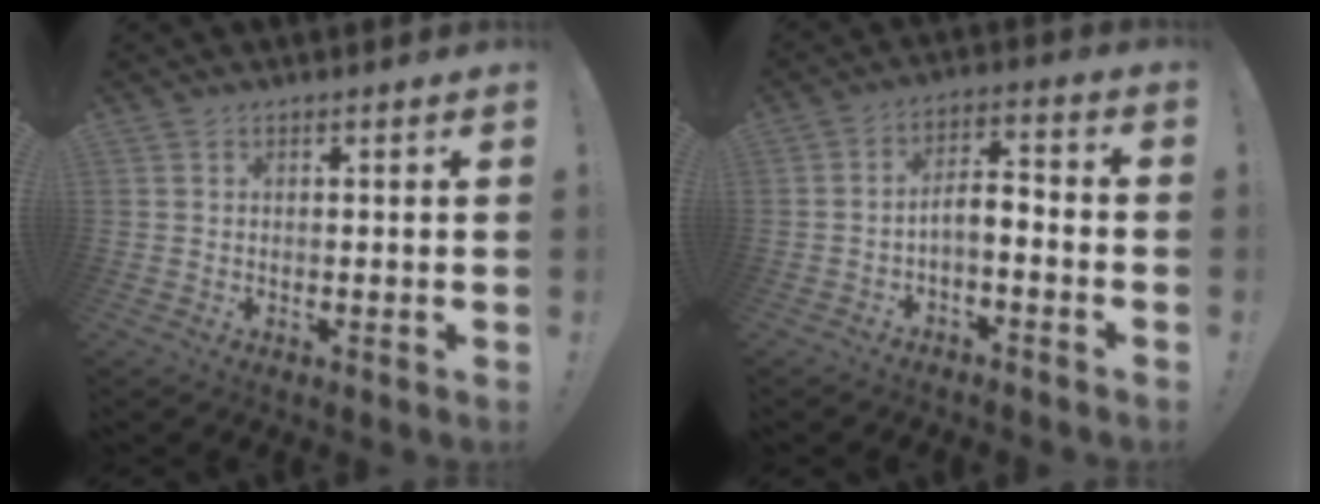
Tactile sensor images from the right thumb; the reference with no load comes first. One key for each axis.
{"total": 5.3, "fx": -3.4, "fy": 2.0, "fz": 3.6, "tx": -0.069, "ty": 0.009, "tz": -0.062}